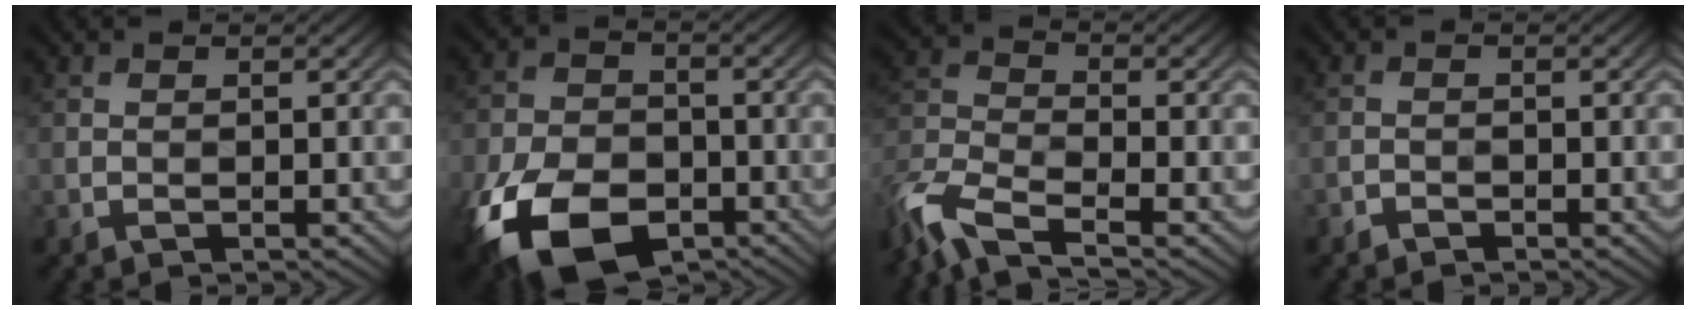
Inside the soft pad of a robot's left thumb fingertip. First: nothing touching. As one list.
[{"total": 14.6, "force": [-7.4, 8.9, 9.0], "torque": [-0.225, -0.053, -0.120]}, {"total": 8.7, "force": [-6.5, 3.1, 4.9], "torque": [-0.121, -0.019, -0.130]}, {"total": 1.0, "force": [-1.0, 0.2, -0.1], "torque": [-0.002, -0.004, -0.015]}]